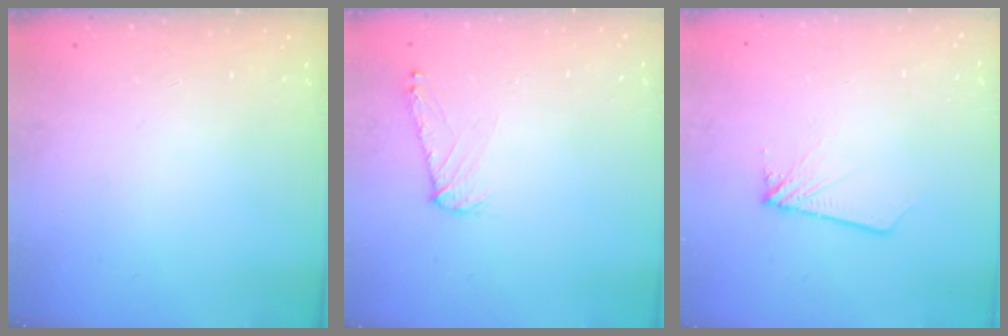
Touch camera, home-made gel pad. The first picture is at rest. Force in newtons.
{"total": 7.3, "press": 7.2, "slide": 0.7}
{"total": 1.9, "press": 1.9, "slide": 0.1}